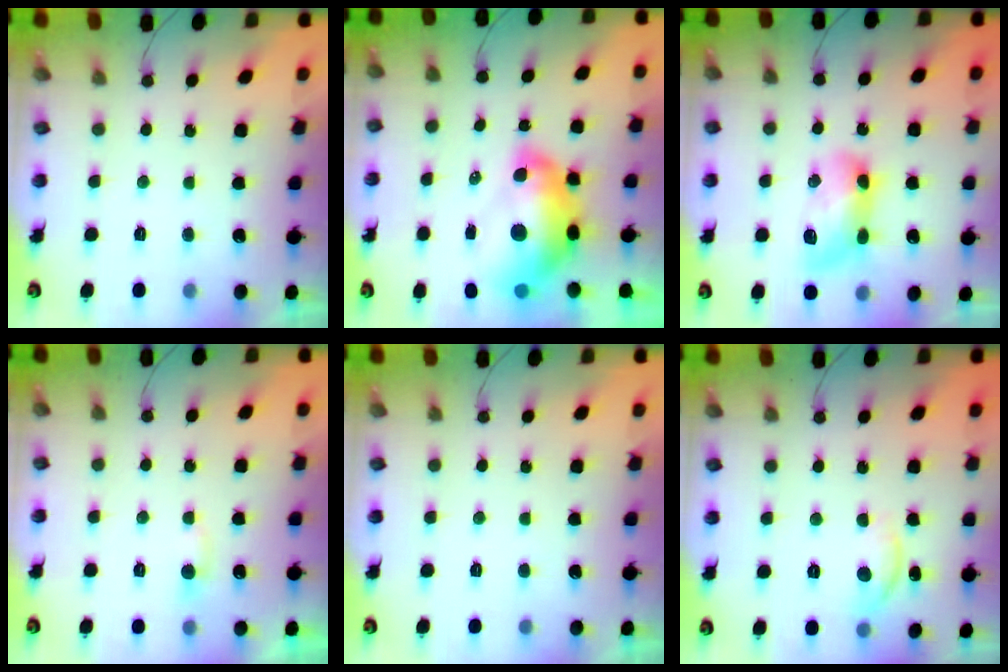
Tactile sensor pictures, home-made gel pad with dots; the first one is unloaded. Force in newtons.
{"total": 14.9, "press": 14.8, "slide": 1.5}
{"total": 11.5, "press": 11.5, "slide": 0.5}
{"total": 3.0, "press": 3.0, "slide": 0.3}
{"total": 0.0}
{"total": 6.5, "press": 6.5, "slide": 0.7}